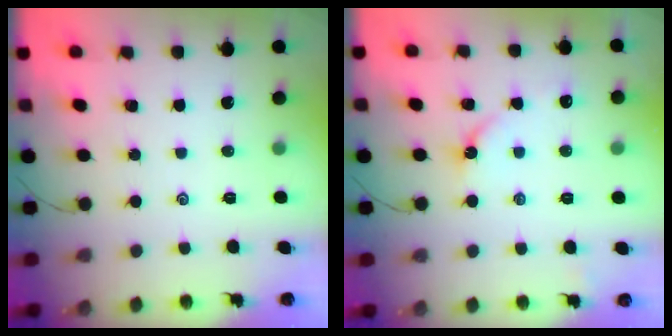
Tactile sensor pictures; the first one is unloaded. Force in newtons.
{"total": 4.0, "press": 3.9, "slide": 0.6}